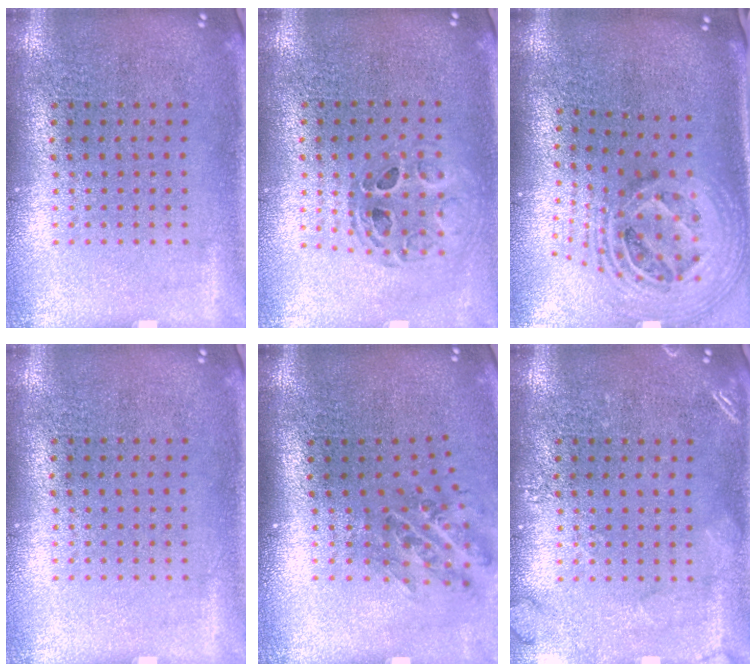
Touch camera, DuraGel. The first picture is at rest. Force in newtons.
{"total": 0.8, "press": 0.8, "slide": 0.0}
{"total": 2.5, "press": 1.8, "slide": 1.8}
{"total": 0.0}
{"total": 1.1, "press": 1.0, "slide": 0.6}
{"total": 1.8, "press": 1.8, "slide": 0.3}